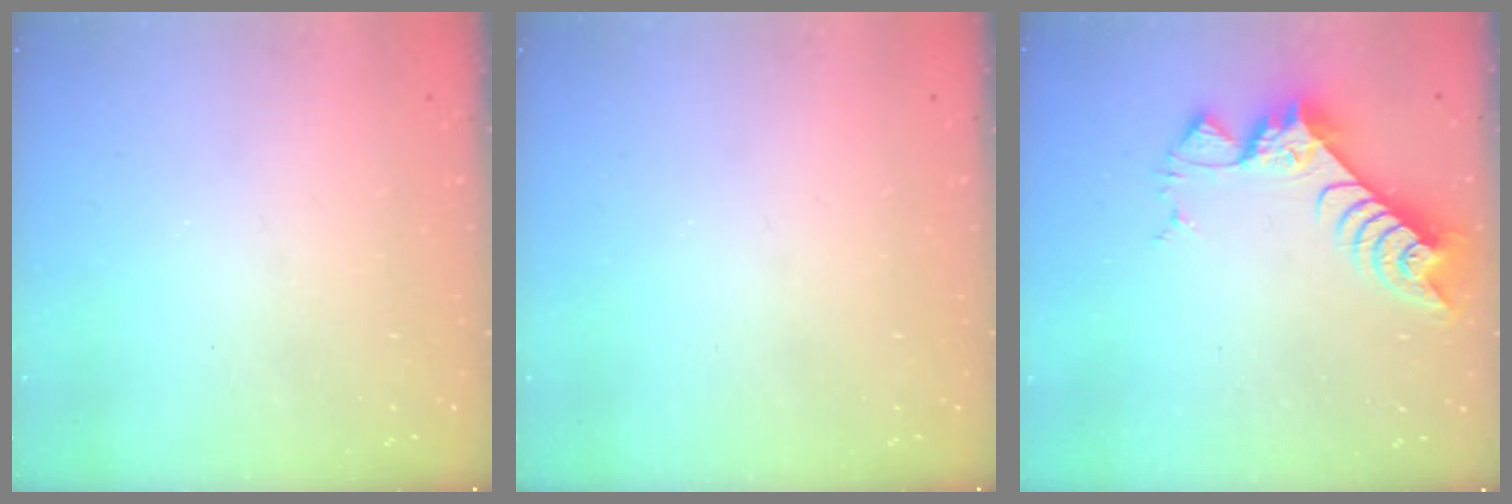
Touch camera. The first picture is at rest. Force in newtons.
{"total": 0.0}
{"total": 8.4, "press": 8.4, "slide": 0.8}